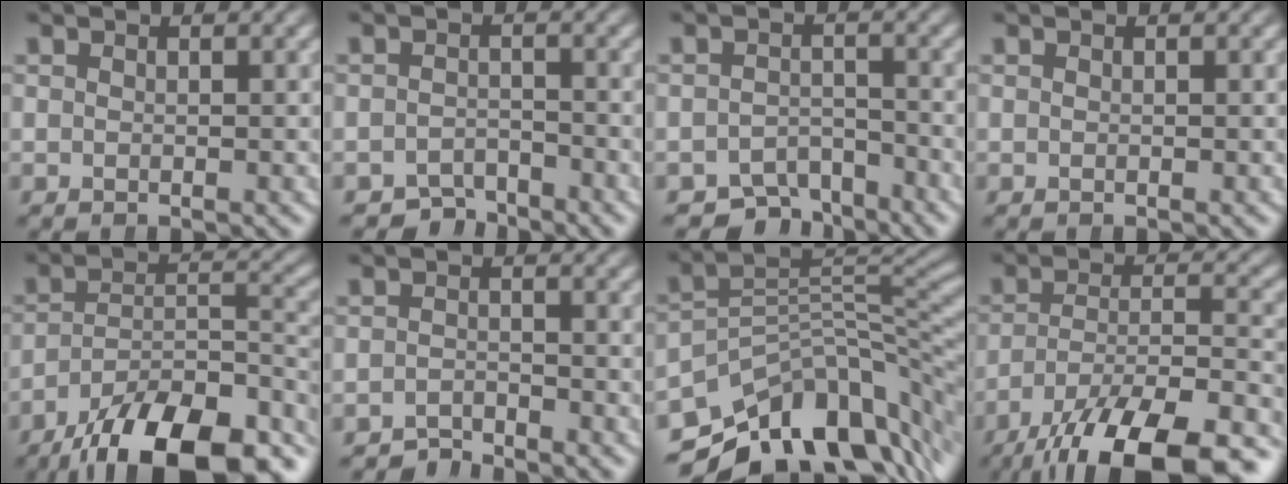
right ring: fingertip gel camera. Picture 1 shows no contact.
{"total": 3.4, "force": [-3.3, 1.1, 0.0], "torque": [0.005, -0.015, -0.053]}
{"total": 5.6, "force": [-4.9, 2.6, 0.9], "torque": [0.001, -0.017, -0.080]}
{"total": 0.0}
{"total": 15.0, "force": [-10.0, 7.0, 8.7], "torque": [-0.122, -0.037, -0.136]}
{"total": 2.5, "force": [-2.5, 0.4, -0.3], "torque": [0.002, -0.008, -0.045]}
{"total": 15.8, "force": [-8.9, 8.7, 9.7], "torque": [-0.133, -0.031, -0.123]}
{"total": 12.4, "force": [-7.3, 5.7, 8.2], "torque": [-0.132, -0.042, -0.089]}